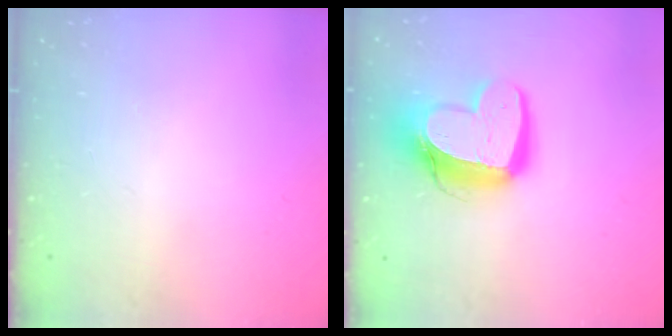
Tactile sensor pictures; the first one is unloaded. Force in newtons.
{"total": 15.5, "press": 15.4, "slide": 1.8}